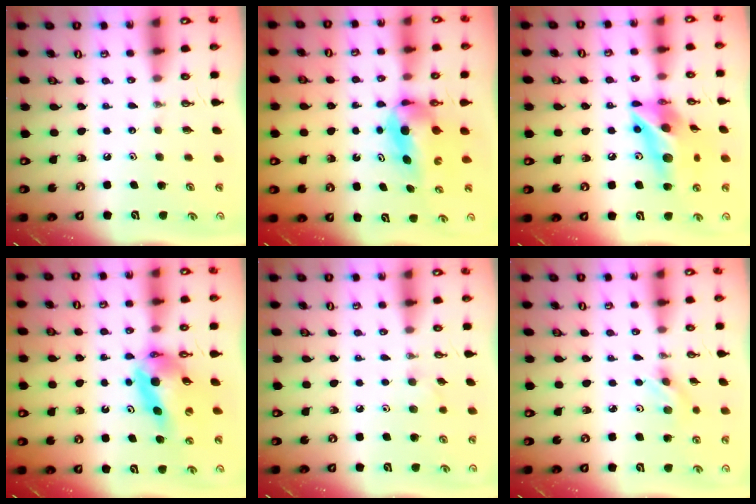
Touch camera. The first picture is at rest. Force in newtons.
{"total": 5.4, "press": 5.2, "slide": 1.5}
{"total": 15.6, "press": 15.6, "slide": 1.5}
{"total": 11.7, "press": 11.6, "slide": 1.4}
{"total": 6.2, "press": 5.7, "slide": 2.7}
{"total": 3.7, "press": 3.4, "slide": 1.4}